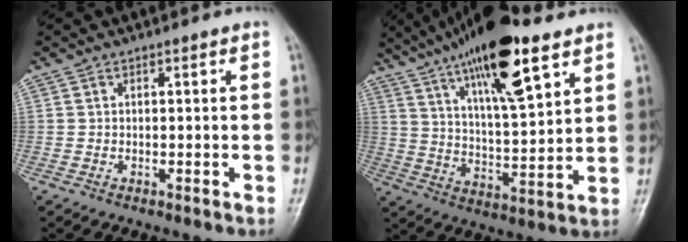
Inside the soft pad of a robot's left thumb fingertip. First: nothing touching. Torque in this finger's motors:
{"motor_torque": [2.85, 1.58, 1.86, -0.91, 0.57]}